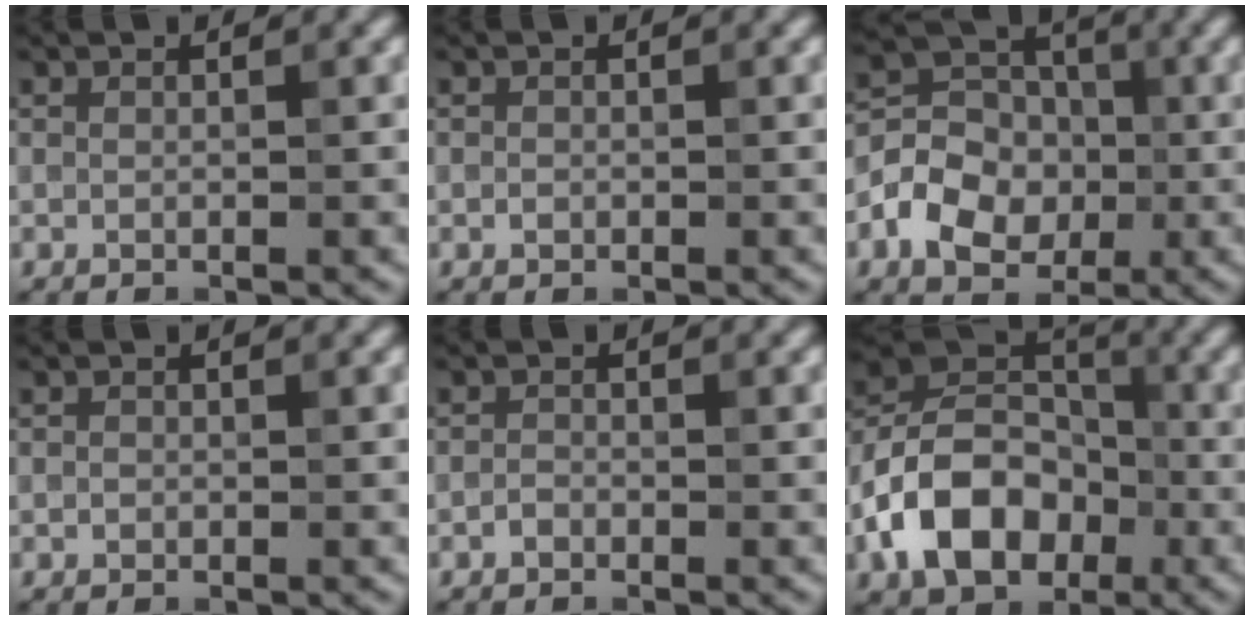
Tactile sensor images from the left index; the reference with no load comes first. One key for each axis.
{"total": 0.5, "fx": -0.1, "fy": 0.4, "fz": 0.2, "tx": -0.002, "ty": -0.003, "tz": -0.004}
{"total": 6.6, "fx": -1.9, "fy": 5.2, "fz": 3.6, "tx": -0.063, "ty": 0.002, "tz": -0.046}
{"total": 0.5, "fx": -0.1, "fy": 0.5, "fz": 0.2, "tx": 0.000, "ty": -0.003, "tz": -0.003}
{"total": 0.8, "fx": -0.5, "fy": 0.5, "fz": 0.3, "tx": -0.004, "ty": 0.000, "tz": -0.012}
{"total": 9.5, "fx": -3.3, "fy": 6.7, "fz": 5.8, "tx": -0.100, "ty": 0.008, "tz": -0.077}